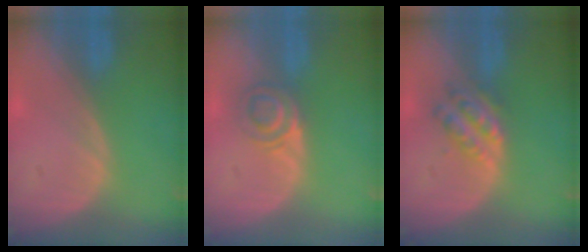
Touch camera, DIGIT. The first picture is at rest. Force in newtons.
{"total": 4.0, "press": 3.9, "slide": 0.8}
{"total": 5.1, "press": 4.8, "slide": 1.8}